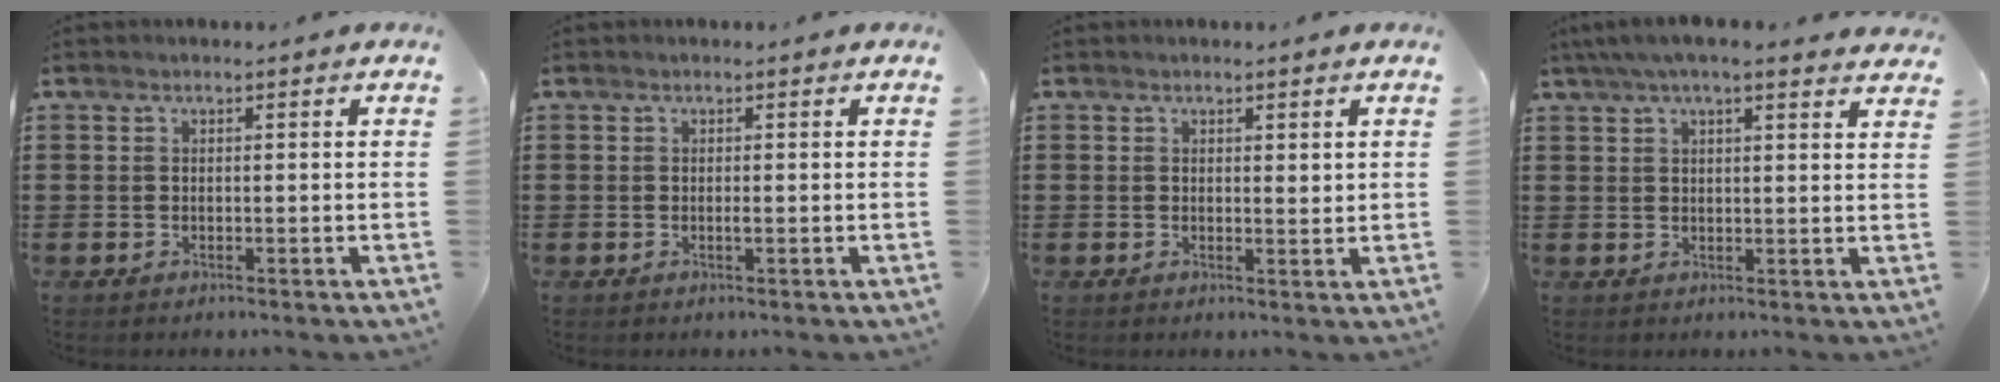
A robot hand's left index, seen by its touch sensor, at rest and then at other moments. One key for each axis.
{"total": 0.6, "fx": -0.1, "fy": 0.0, "fz": 0.6, "tx": -0.012, "ty": -0.005, "tz": 0.000}
{"total": 1.1, "fx": 0.9, "fy": 0.5, "fz": 0.4, "tx": -0.001, "ty": 0.000, "tz": 0.016}
{"total": 4.6, "fx": 3.7, "fy": 0.4, "fz": 2.7, "tx": -0.063, "ty": 0.000, "tz": 0.066}